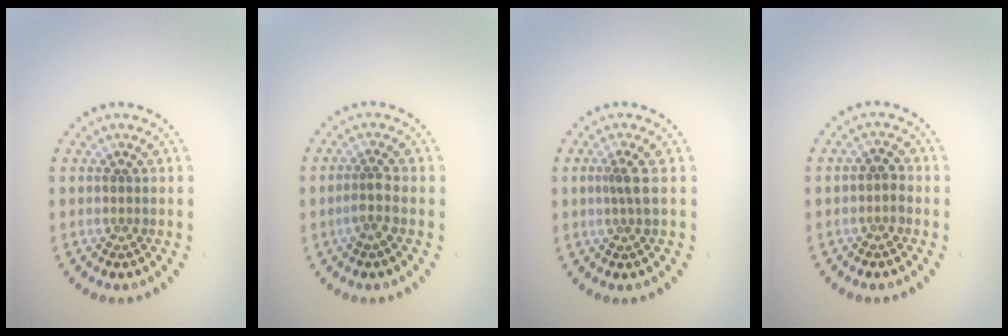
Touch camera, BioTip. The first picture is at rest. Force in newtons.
{"total": 1.6, "press": 1.3, "slide": 1.0}
{"total": 1.7, "press": 1.2, "slide": 1.1}
{"total": 1.1, "press": 1.0, "slide": 0.4}